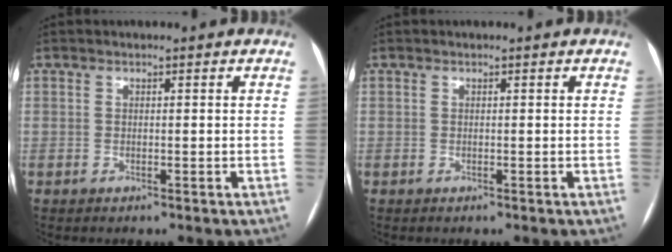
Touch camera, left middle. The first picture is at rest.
{"total": 0.0}